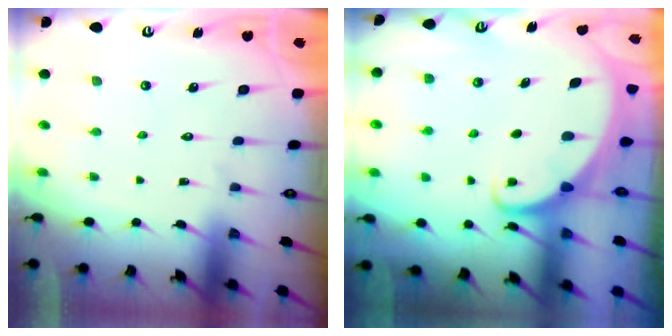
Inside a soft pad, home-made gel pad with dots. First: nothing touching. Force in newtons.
{"total": 2.7, "press": 2.7, "slide": 0.2}